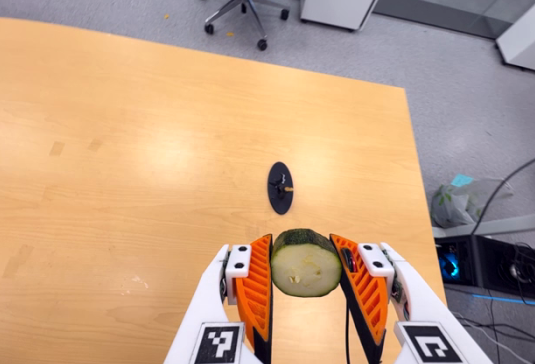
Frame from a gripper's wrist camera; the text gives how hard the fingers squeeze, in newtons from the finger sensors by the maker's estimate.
{"total": 11.0, "left": 9.9, "right": 12.2}